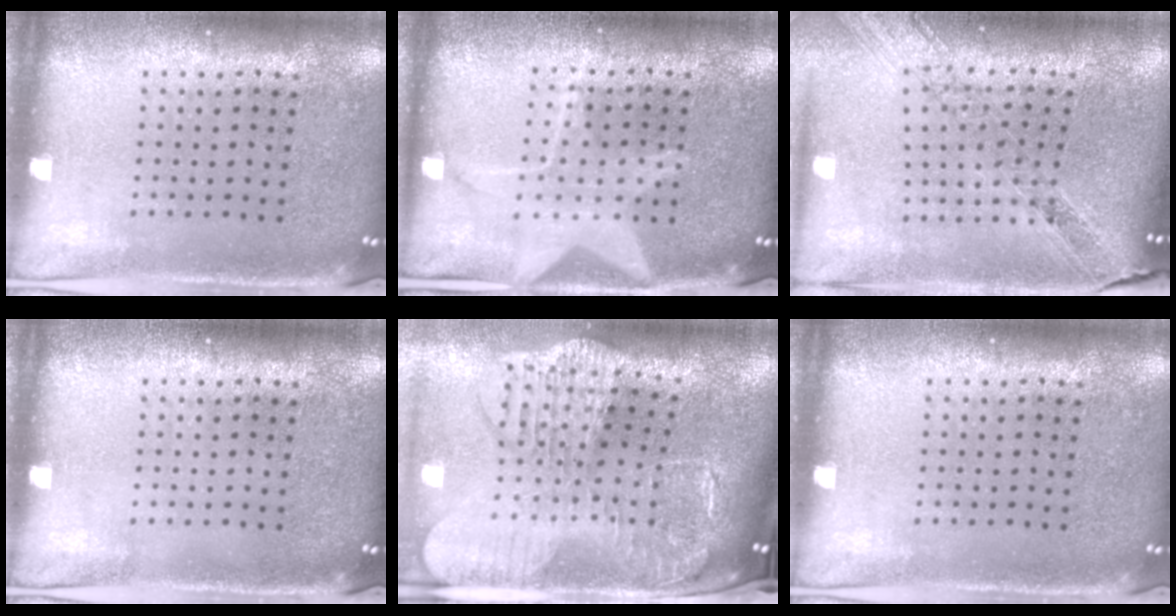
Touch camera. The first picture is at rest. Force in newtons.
{"total": 1.5, "press": 1.5, "slide": 0.2}
{"total": 1.2, "press": 1.2, "slide": 0.3}
{"total": 0.0}
{"total": 3.2, "press": 2.6, "slide": 1.9}
{"total": 0.0}